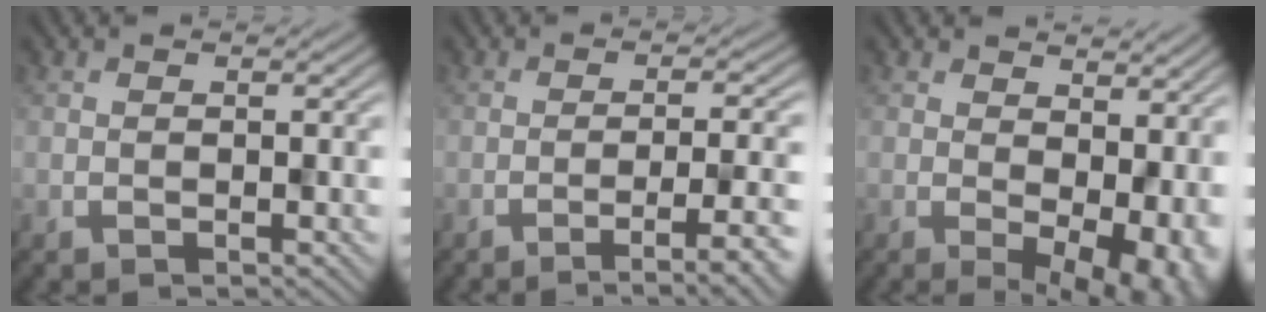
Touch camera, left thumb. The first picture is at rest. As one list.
[{"total": 6.2, "force": [-3.3, 1.4, 5.1], "torque": [-0.072, 0.001, -0.042]}, {"total": 7.9, "force": [0.2, 4.5, 6.4], "torque": [-0.070, -0.017, 0.035]}]